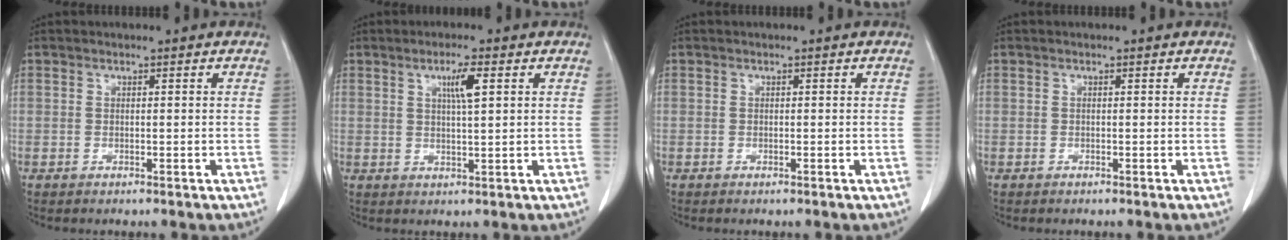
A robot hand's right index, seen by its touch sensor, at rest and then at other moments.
{"total": 3.9, "force": [1.5, 0.2, 3.6], "torque": [-0.062, -0.001, 0.025]}
{"total": 0.0}
{"total": 0.0}